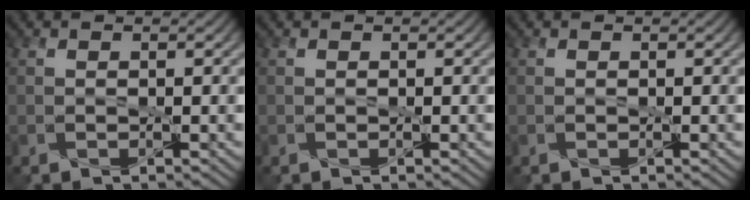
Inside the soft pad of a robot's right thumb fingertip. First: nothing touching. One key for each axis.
{"total": 0.0}
{"total": 0.0}